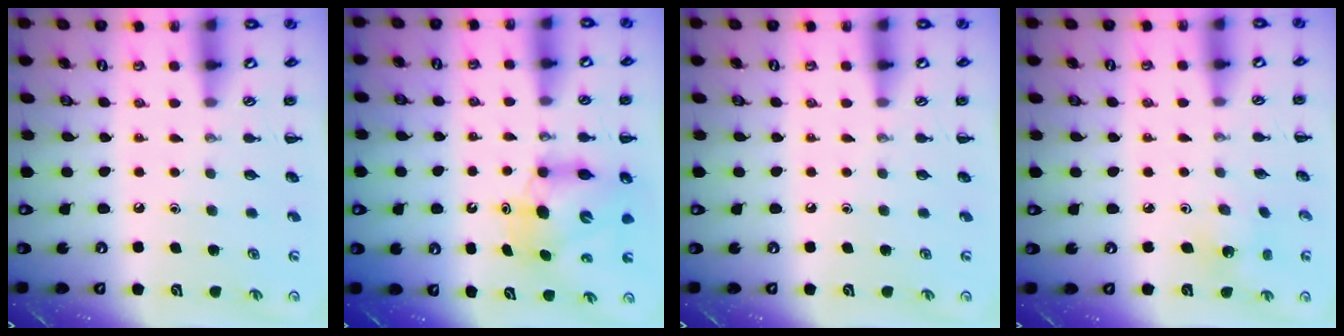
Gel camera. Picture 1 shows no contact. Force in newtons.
{"total": 7.6, "press": 7.4, "slide": 1.9}
{"total": 0.0}
{"total": 2.3, "press": 2.2, "slide": 0.7}